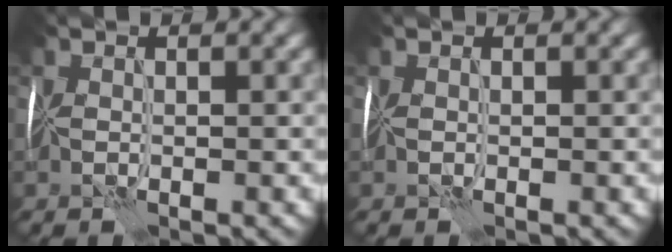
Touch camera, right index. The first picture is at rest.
{"total": 0.0}